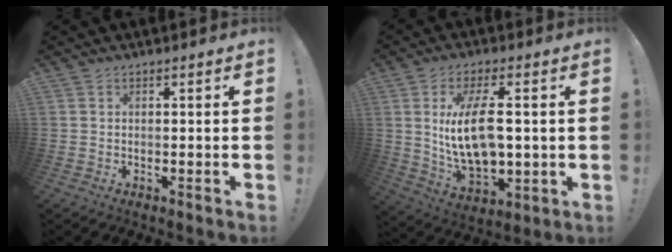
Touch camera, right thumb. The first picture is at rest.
{"total": 15.0, "force": [2.2, 7.4, 12.9], "torque": [-0.238, -0.009, 0.036]}